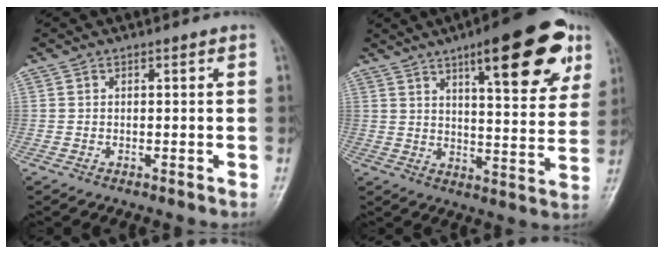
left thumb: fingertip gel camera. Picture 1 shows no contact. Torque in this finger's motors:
{"motor_torque": [2.19, 1.59, 1.86, -0.91, 0.14]}